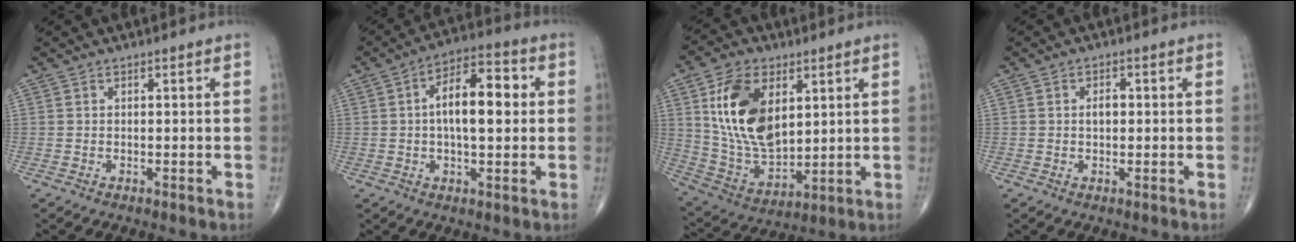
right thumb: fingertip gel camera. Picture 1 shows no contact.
{"total": 12.4, "force": [1.3, 5.6, 11.0], "torque": [-0.164, 0.021, 0.014]}
{"total": 17.6, "force": [5.2, 10.3, 13.3], "torque": [-0.230, -0.022, 0.109]}
{"total": 2.1, "force": [0.1, 1.3, 1.6], "torque": [-0.021, 0.004, 0.000]}